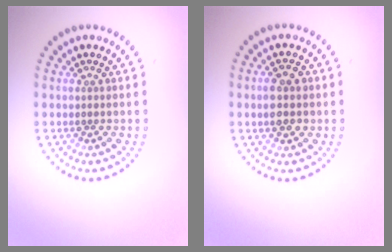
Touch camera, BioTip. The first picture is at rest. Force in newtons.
{"total": 3.0, "press": 3.0, "slide": 0.0}